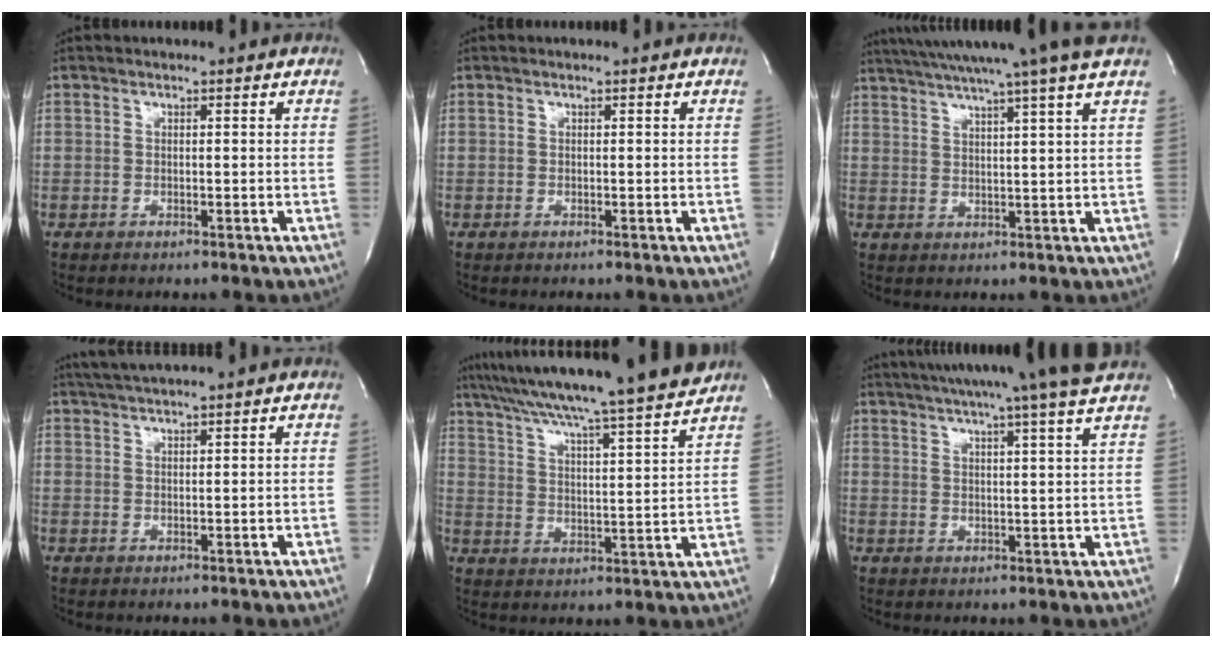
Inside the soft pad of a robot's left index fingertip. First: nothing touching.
{"total": 0.0}
{"total": 15.7, "force": [13.1, -2.3, 8.3], "torque": [-0.143, -0.007, 0.180]}
{"total": 4.1, "force": [3.6, -1.0, 1.7], "torque": [-0.031, 0.017, 0.069]}
{"total": 21.2, "force": [18.9, -1.8, 9.4], "torque": [-0.164, -0.026, 0.272]}
{"total": 19.0, "force": [16.5, -1.9, 9.1], "torque": [-0.157, -0.014, 0.221]}